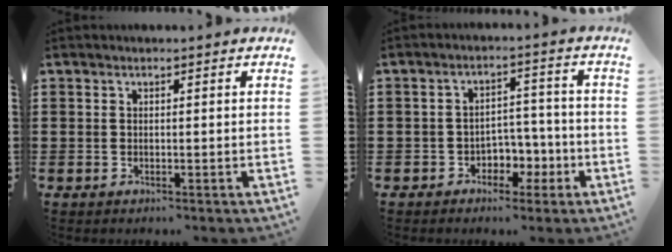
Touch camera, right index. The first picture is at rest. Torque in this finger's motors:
{"motor_torque": [0.69, -0.65, 0.10, 0.01]}